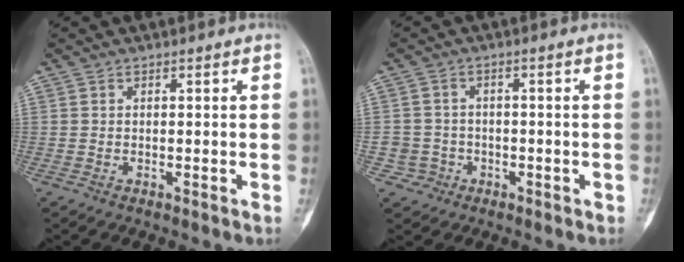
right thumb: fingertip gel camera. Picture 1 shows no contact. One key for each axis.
{"total": 4.1, "fx": -1.7, "fy": 3.8, "fz": -0.4, "tx": 0.036, "ty": 0.017, "tz": -0.033}